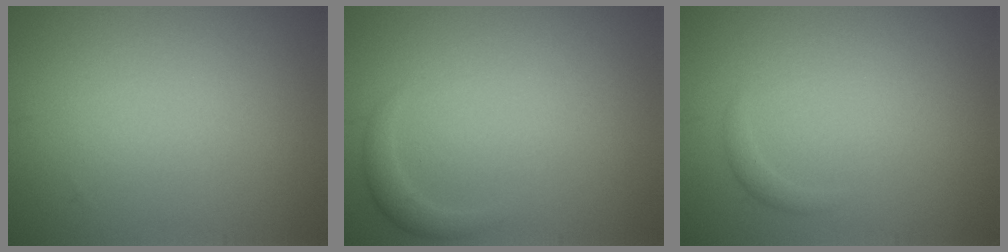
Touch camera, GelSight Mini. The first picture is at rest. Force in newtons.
{"total": 1.2, "press": 1.2, "slide": 0.1}
{"total": 0.7, "press": 0.7, "slide": 0.1}